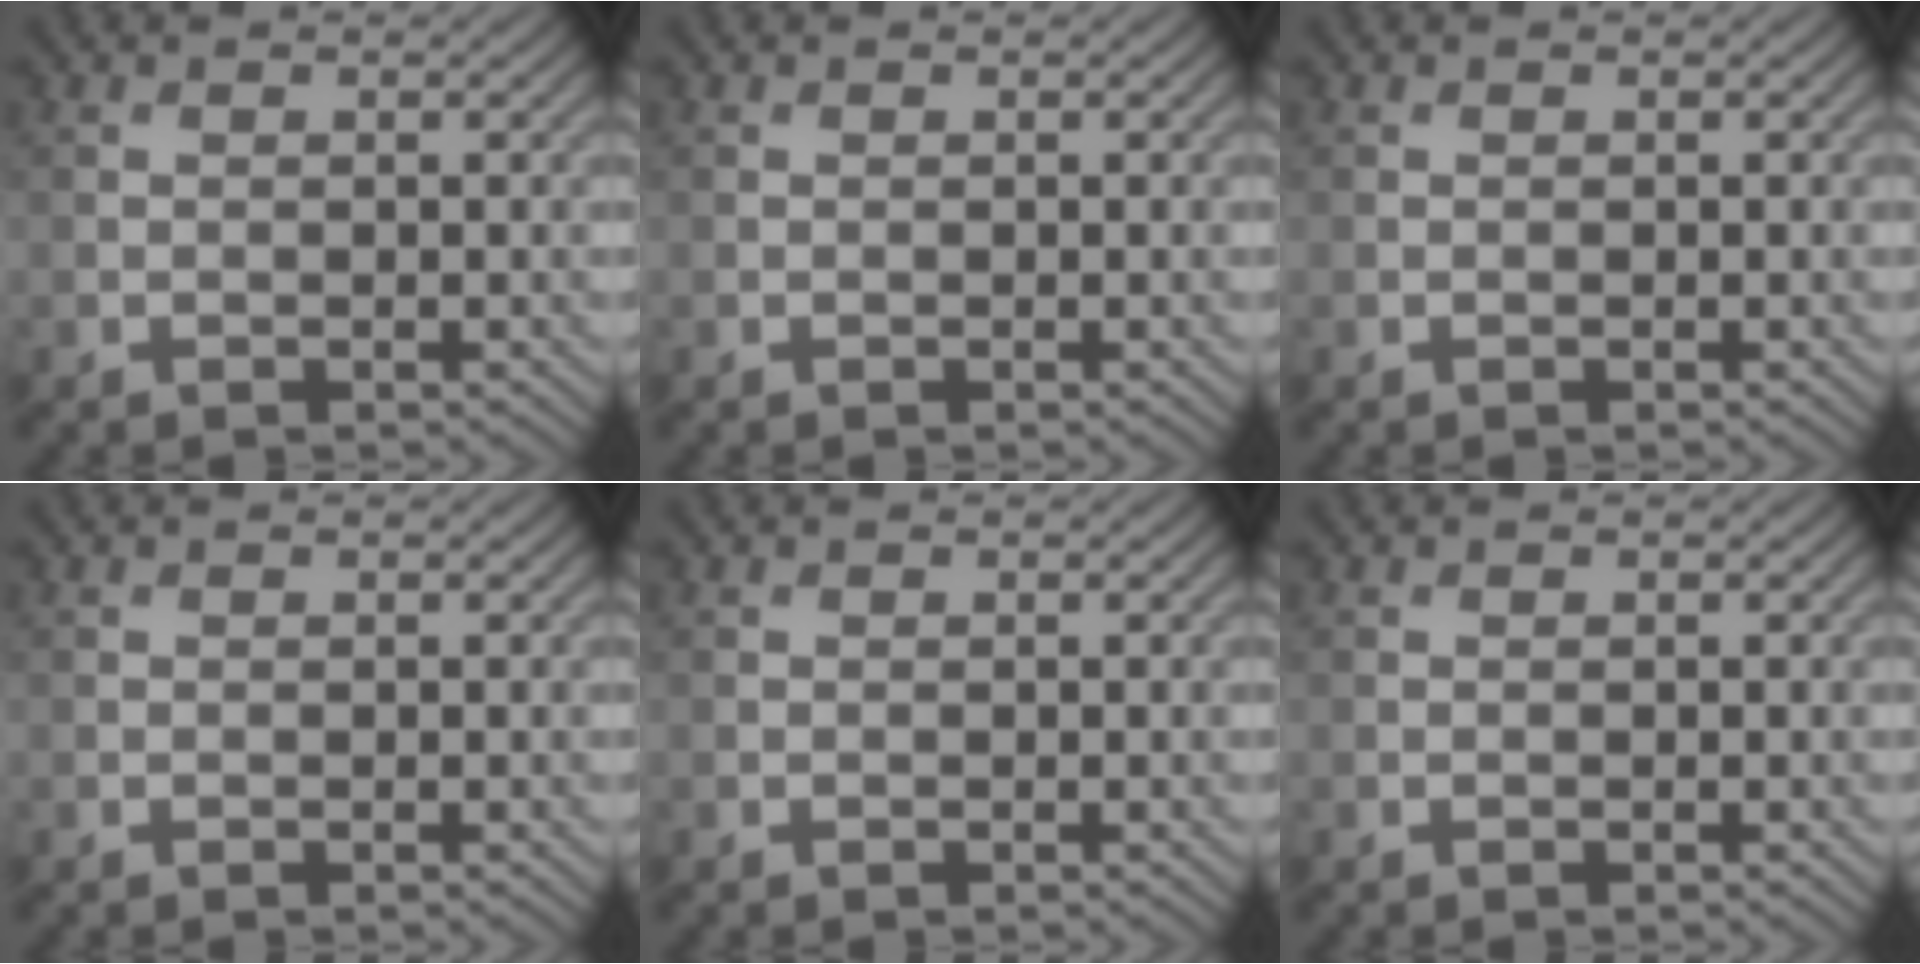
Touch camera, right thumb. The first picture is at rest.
{"total": 0.0}
{"total": 0.0}
{"total": 0.0}
{"total": 0.0}
{"total": 0.0}